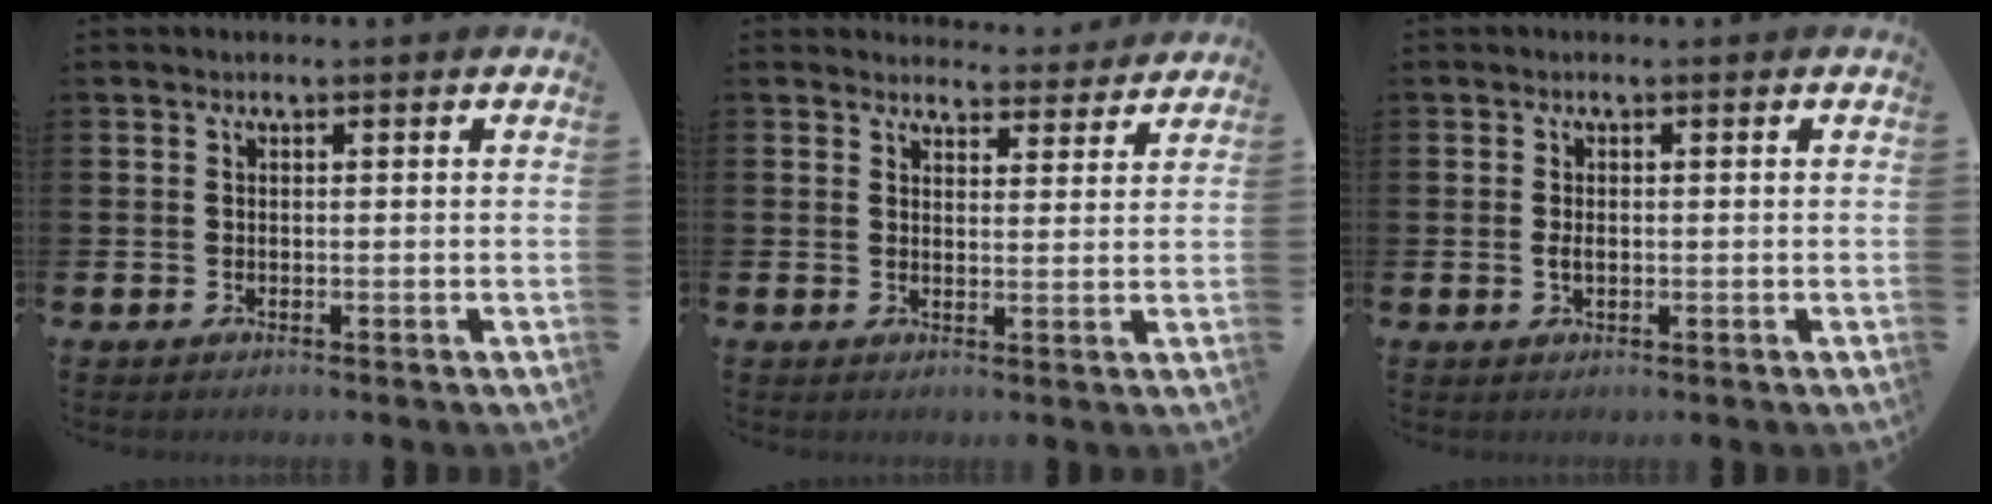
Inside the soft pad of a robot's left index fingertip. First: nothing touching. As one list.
[{"total": 3.8, "force": [3.7, 0.8, -0.1], "torque": [0.004, -0.025, 0.064]}, {"total": 1.2, "force": [-0.1, 0.7, 1.0], "torque": [-0.028, 0.007, -0.002]}]